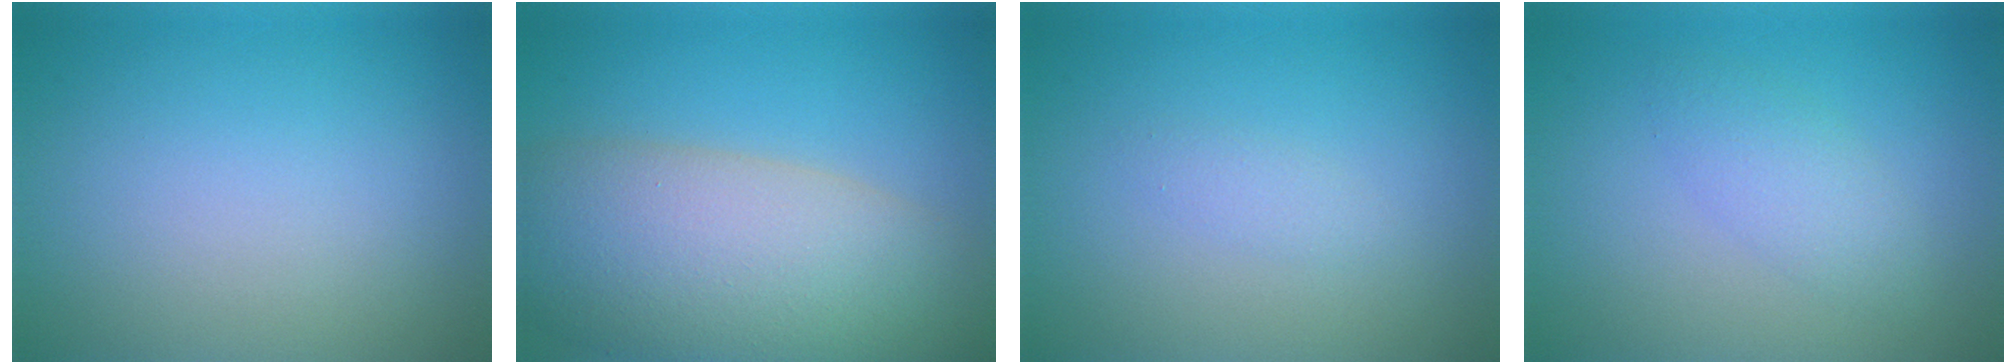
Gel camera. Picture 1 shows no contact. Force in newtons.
{"total": 11.8, "press": 11.7, "slide": 1.0}
{"total": 0.9, "press": 0.9, "slide": 0.0}
{"total": 2.2, "press": 2.2, "slide": 0.1}